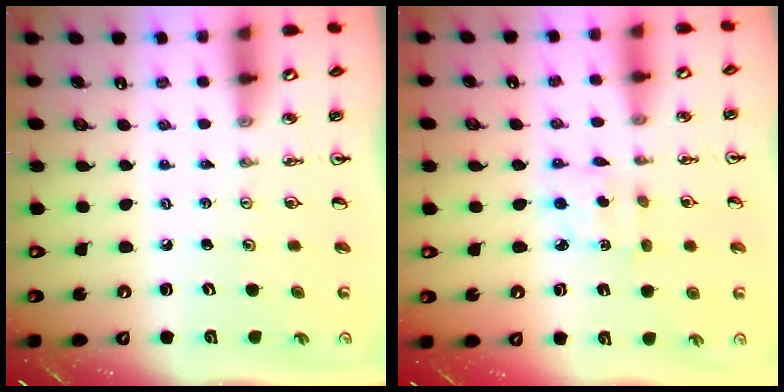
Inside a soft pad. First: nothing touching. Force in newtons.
{"total": 2.0, "press": 2.0, "slide": 0.2}